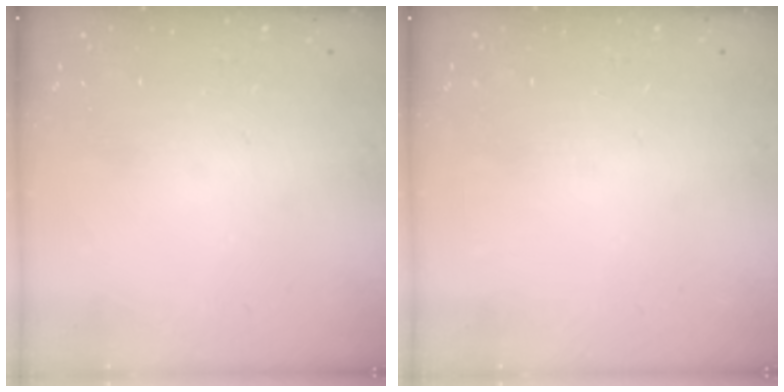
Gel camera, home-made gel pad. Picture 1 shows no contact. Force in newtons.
{"total": 0.0}